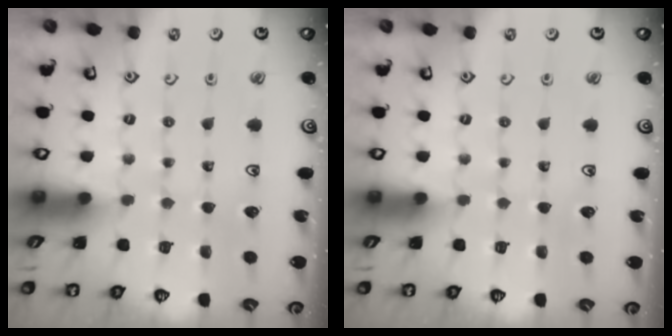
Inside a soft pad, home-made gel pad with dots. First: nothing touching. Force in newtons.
{"total": 0.0}